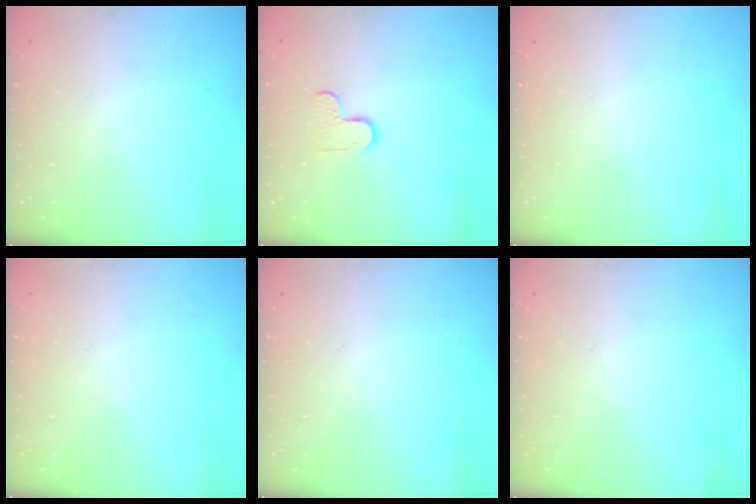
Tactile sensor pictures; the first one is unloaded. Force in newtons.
{"total": 5.1, "press": 5.0, "slide": 0.5}
{"total": 0.0}
{"total": 0.0}
{"total": 0.0}
{"total": 0.0}